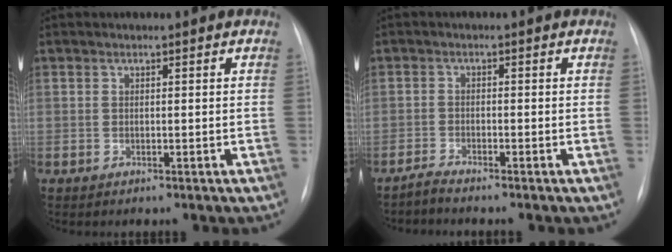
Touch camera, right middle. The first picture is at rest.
{"total": 1.6, "force": [-1.5, -0.4, 0.0], "torque": [-0.004, -0.008, -0.033]}